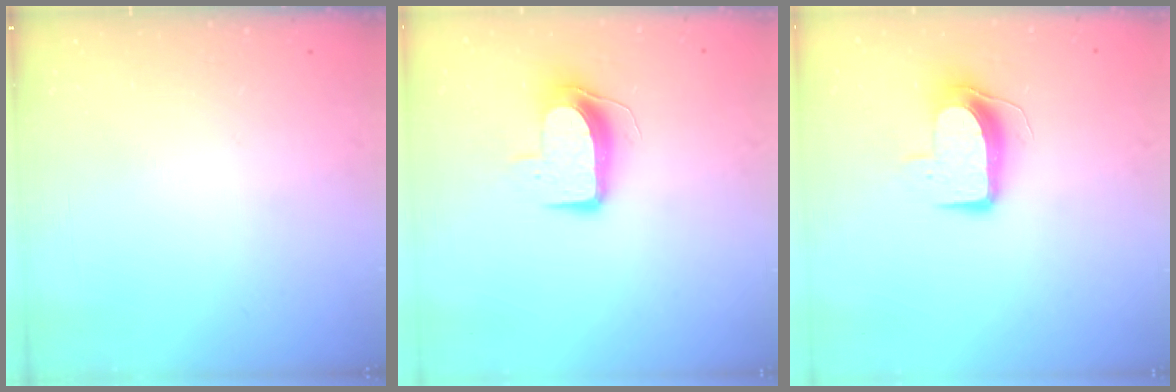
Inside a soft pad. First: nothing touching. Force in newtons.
{"total": 9.2, "press": 9.1, "slide": 0.5}
{"total": 9.2, "press": 9.1, "slide": 0.5}